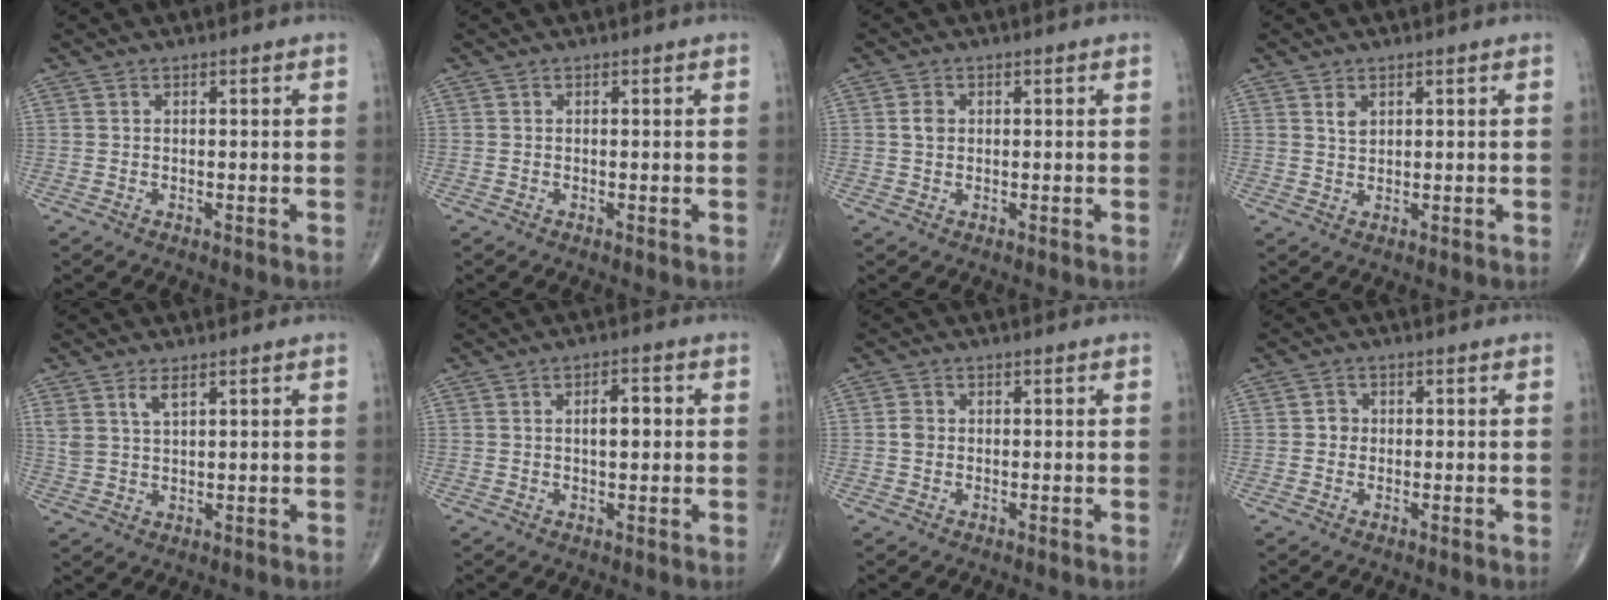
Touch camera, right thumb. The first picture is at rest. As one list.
[{"total": 0.0}, {"total": 2.1, "force": [0.3, 1.6, 1.3], "torque": [-0.019, 0.002, 0.005]}, {"total": 1.9, "force": [1.0, 1.2, 1.2], "torque": [-0.016, -0.004, 0.022]}, {"total": 3.5, "force": [2.1, 1.3, 2.5], "torque": [-0.049, -0.009, 0.047]}, {"total": 4.2, "force": [0.4, 1.9, 3.7], "torque": [-0.049, 0.004, 0.005]}, {"total": 1.7, "force": [-0.1, 1.5, 0.8], "torque": [-0.009, 0.004, -0.003]}, {"total": 1.7, "force": [-0.1, 1.6, 0.6], "torque": [0.002, 0.006, -0.006]}]